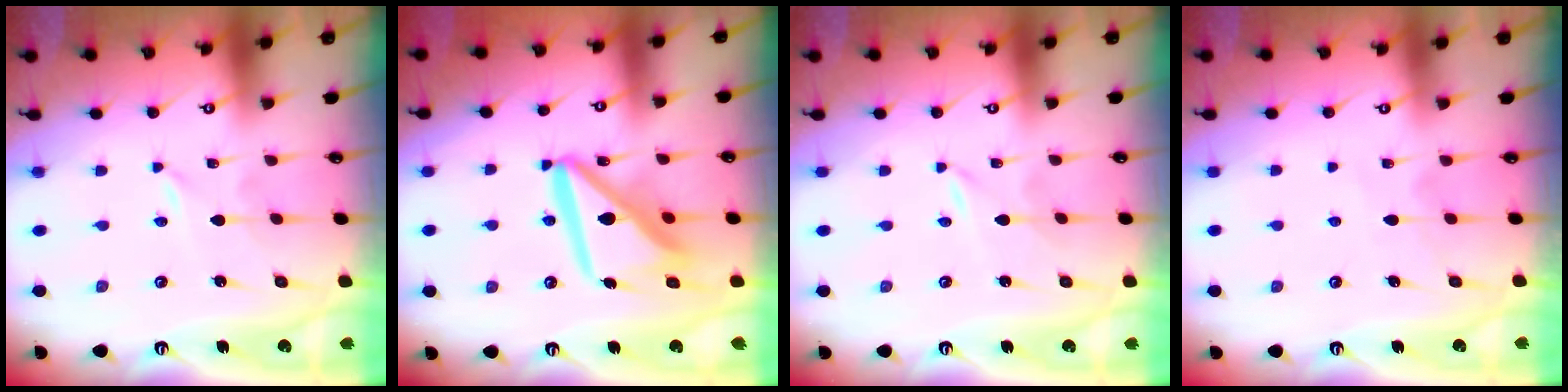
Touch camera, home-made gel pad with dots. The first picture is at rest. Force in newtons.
{"total": 15.1, "press": 15.0, "slide": 1.8}
{"total": 0.0}
{"total": 5.0, "press": 5.0, "slide": 0.6}